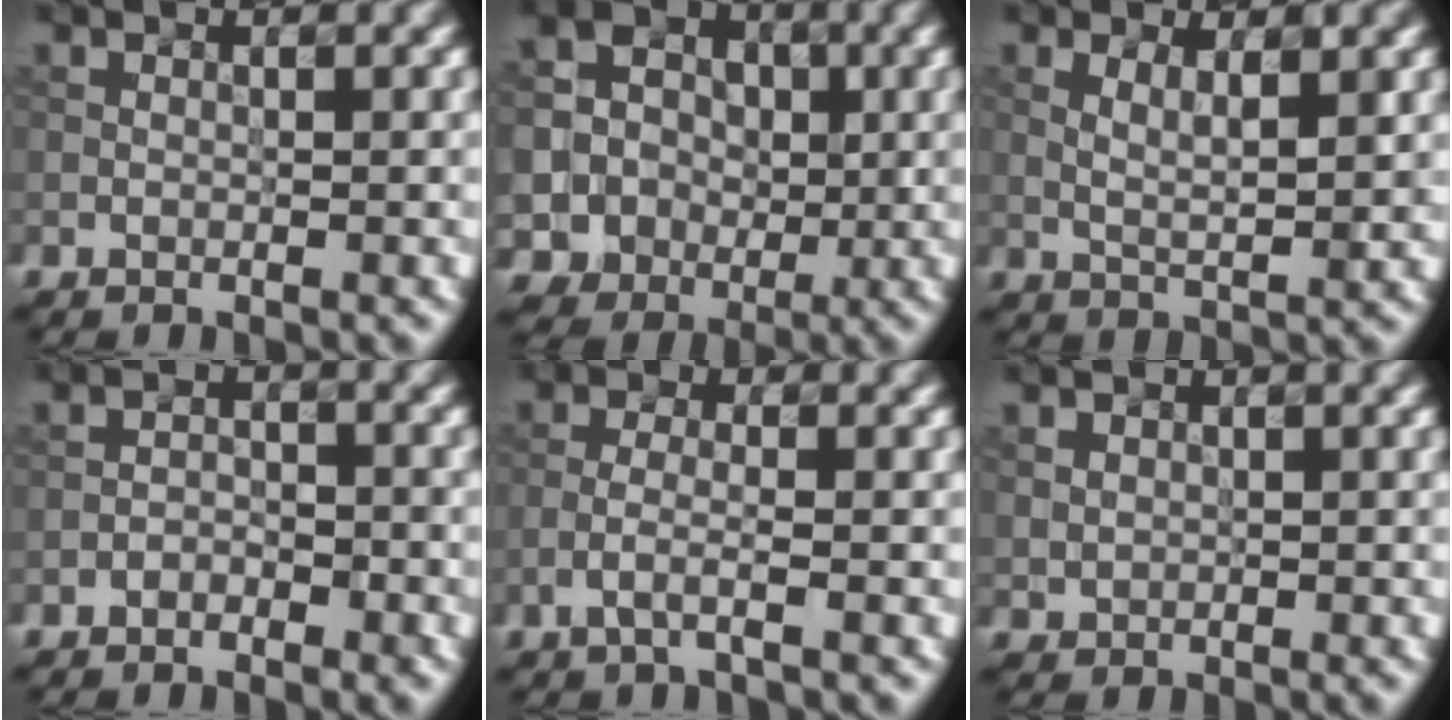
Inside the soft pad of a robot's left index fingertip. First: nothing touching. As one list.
[{"total": 7.2, "force": [-1.4, 7.0, 1.1], "torque": [-0.032, 0.016, -0.035]}, {"total": 2.4, "force": [1.0, 0.4, 2.2], "torque": [-0.045, -0.003, 0.027]}, {"total": 1.3, "force": [-1.2, 0.4, 0.4], "torque": [-0.015, 0.008, -0.015]}, {"total": 1.5, "force": [-1.1, 0.1, 1.0], "torque": [-0.034, 0.012, -0.021]}, {"total": 0.7, "force": [0.4, 0.5, -0.3], "torque": [-0.004, 0.003, 0.020]}]